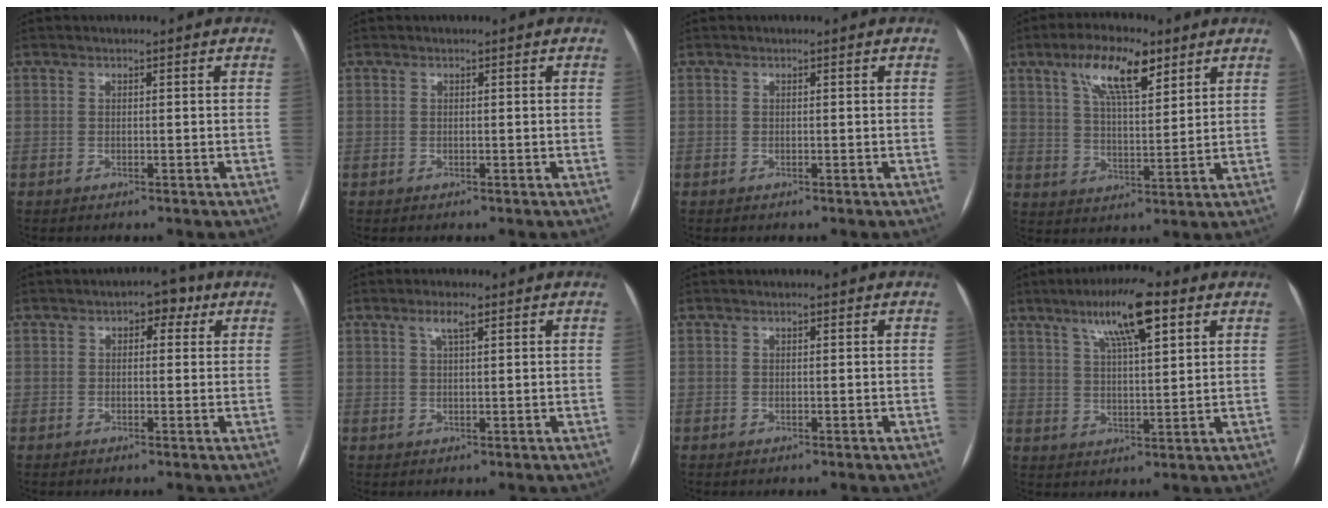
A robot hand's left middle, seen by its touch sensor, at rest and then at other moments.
{"total": 0.0}
{"total": 0.0}
{"total": 10.2, "force": [5.8, 3.1, 7.7], "torque": [-0.142, 0.014, 0.104]}
{"total": 3.3, "force": [1.4, 1.9, 2.3], "torque": [-0.025, 0.021, 0.013]}
{"total": 2.3, "force": [1.3, 0.3, 1.9], "torque": [-0.038, 0.005, 0.025]}
{"total": 0.0}
{"total": 10.4, "force": [5.8, 1.7, 8.4], "torque": [-0.149, 0.016, 0.096]}